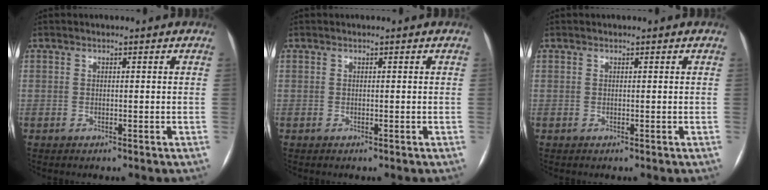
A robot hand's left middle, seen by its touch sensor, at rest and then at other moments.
{"total": 0.0}
{"total": 0.0}